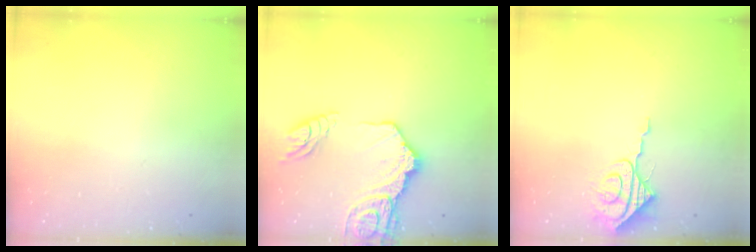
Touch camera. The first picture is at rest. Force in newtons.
{"total": 17.1, "press": 17.0, "slide": 2.2}
{"total": 8.1, "press": 8.0, "slide": 0.9}